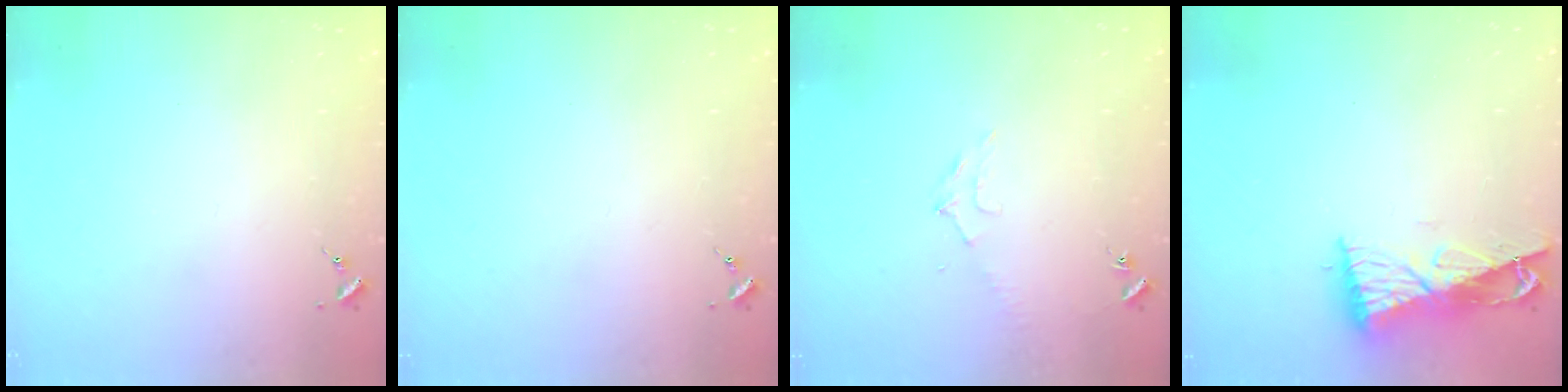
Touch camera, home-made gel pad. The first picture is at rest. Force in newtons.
{"total": 0.0}
{"total": 6.6, "press": 6.6, "slide": 0.8}
{"total": 9.3, "press": 9.3, "slide": 1.0}